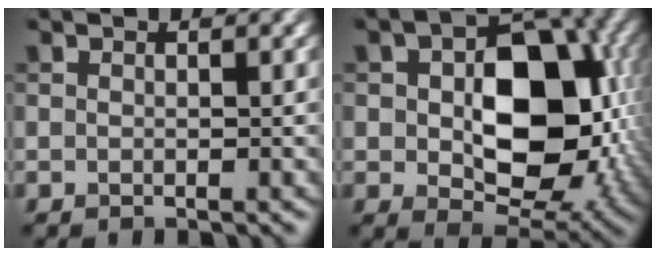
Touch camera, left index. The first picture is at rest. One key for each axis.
{"total": 12.3, "fx": -0.2, "fy": 7.9, "fz": 9.4, "tx": -0.132, "ty": -0.010, "tz": 0.008}